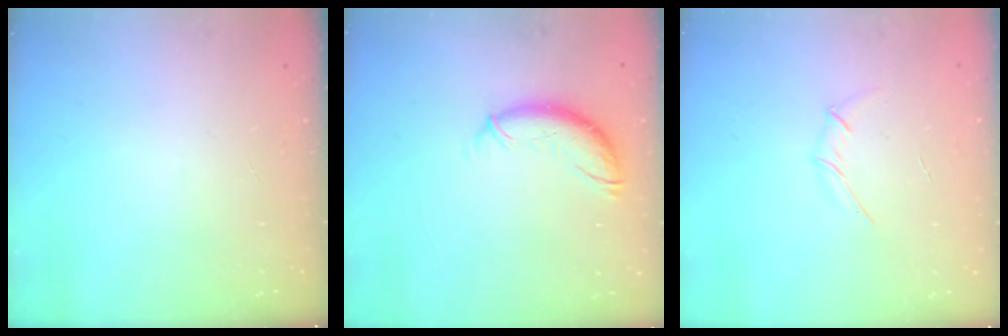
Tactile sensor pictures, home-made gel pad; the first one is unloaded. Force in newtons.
{"total": 10.8, "press": 10.6, "slide": 1.8}
{"total": 3.3, "press": 3.2, "slide": 0.9}